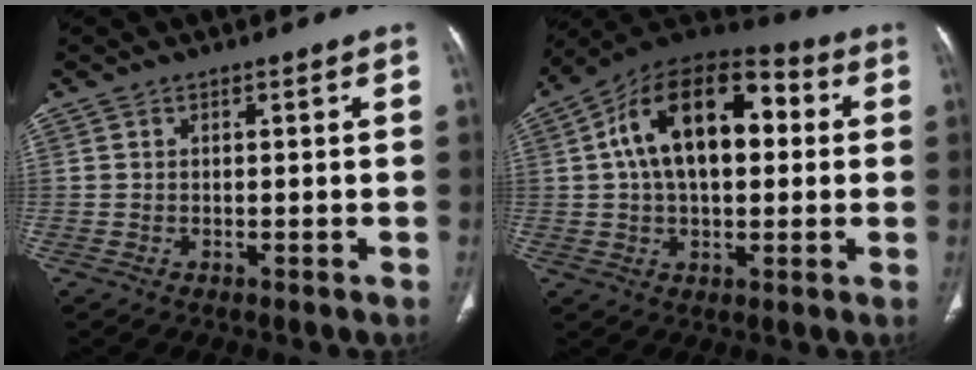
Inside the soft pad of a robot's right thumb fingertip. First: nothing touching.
{"total": 19.2, "force": [3.2, 11.1, 15.3], "torque": [-0.234, 0.033, 0.043]}